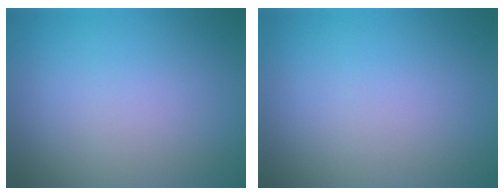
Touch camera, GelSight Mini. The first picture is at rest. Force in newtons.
{"total": 0.0}